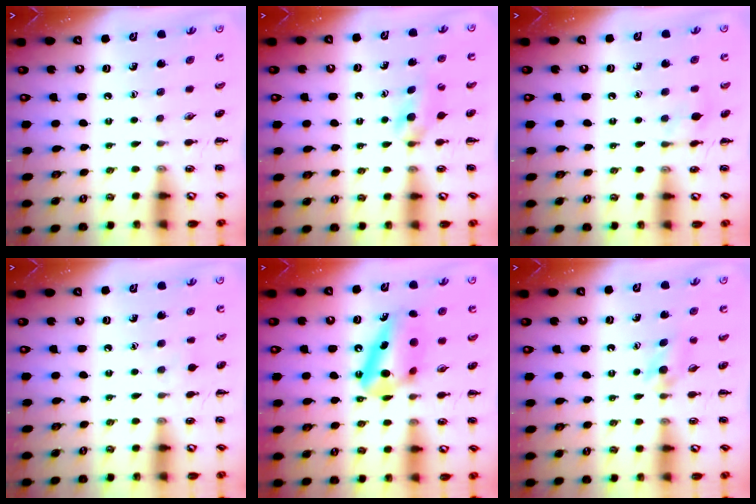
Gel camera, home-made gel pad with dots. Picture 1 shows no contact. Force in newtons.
{"total": 4.9, "press": 4.7, "slide": 1.2}
{"total": 5.9, "press": 5.8, "slide": 1.2}
{"total": 5.6, "press": 5.4, "slide": 1.7}
{"total": 11.5, "press": 11.4, "slide": 1.6}
{"total": 3.2, "press": 3.0, "slide": 1.2}